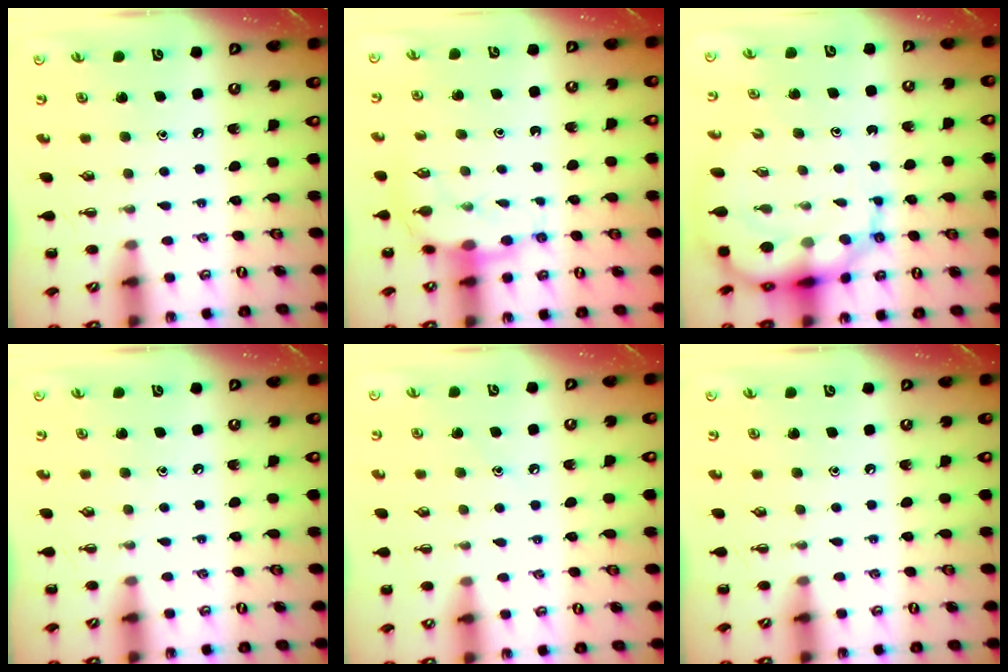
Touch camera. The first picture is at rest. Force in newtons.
{"total": 7.7, "press": 7.6, "slide": 1.1}
{"total": 11.6, "press": 11.1, "slide": 3.1}
{"total": 0.0}
{"total": 5.3, "press": 5.0, "slide": 1.7}
{"total": 0.0}